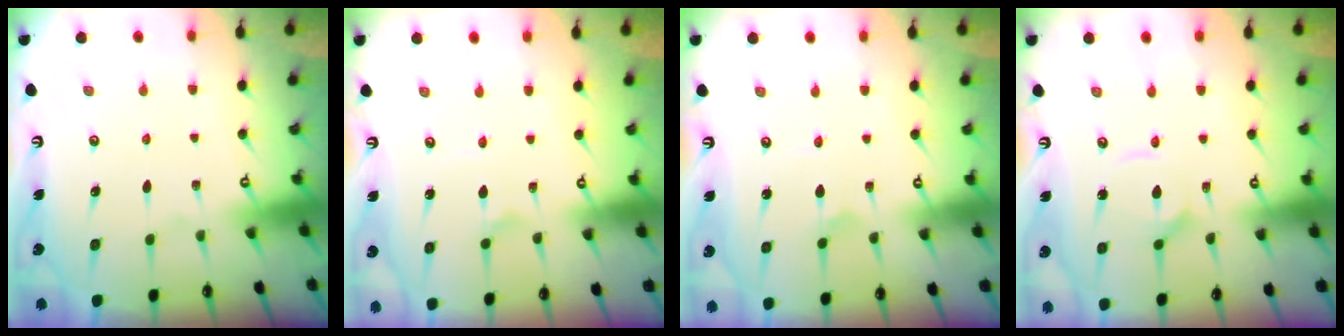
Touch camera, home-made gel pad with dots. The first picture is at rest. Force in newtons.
{"total": 1.7, "press": 1.6, "slide": 0.1}
{"total": 2.6, "press": 2.6, "slide": 0.3}
{"total": 5.6, "press": 5.5, "slide": 0.6}